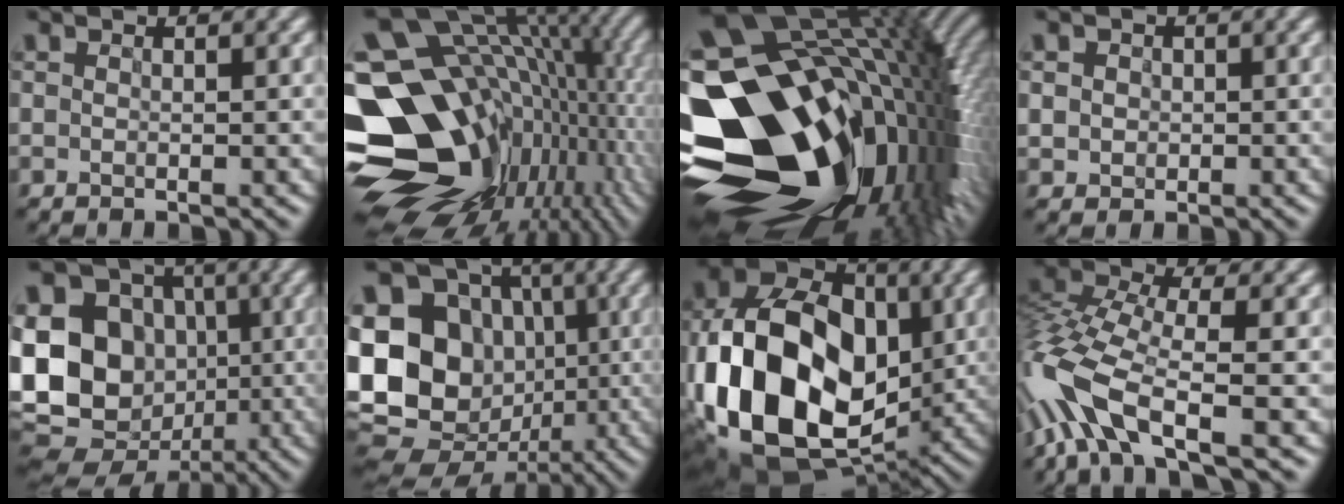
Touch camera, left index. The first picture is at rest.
{"total": 19.0, "force": [-0.8, 13.5, 13.3], "torque": [-0.252, -0.019, 0.027]}
{"total": 21.3, "force": [-3.6, 14.3, 15.3], "torque": [-0.277, -0.020, -0.041]}
{"total": 2.6, "force": [0.9, 2.3, 0.9], "torque": [0.000, 0.019, 0.002]}
{"total": 16.9, "force": [-1.4, 14.5, 8.5], "torque": [-0.205, -0.001, -0.047]}
{"total": 21.0, "force": [-0.5, 18.7, 9.5], "torque": [-0.224, 0.026, -0.044]}
{"total": 17.6, "force": [-2.7, 12.2, 12.4], "torque": [-0.248, -0.005, -0.043]}
{"total": 8.6, "force": [-3.7, 2.8, 7.2], "torque": [-0.167, 0.015, -0.089]}